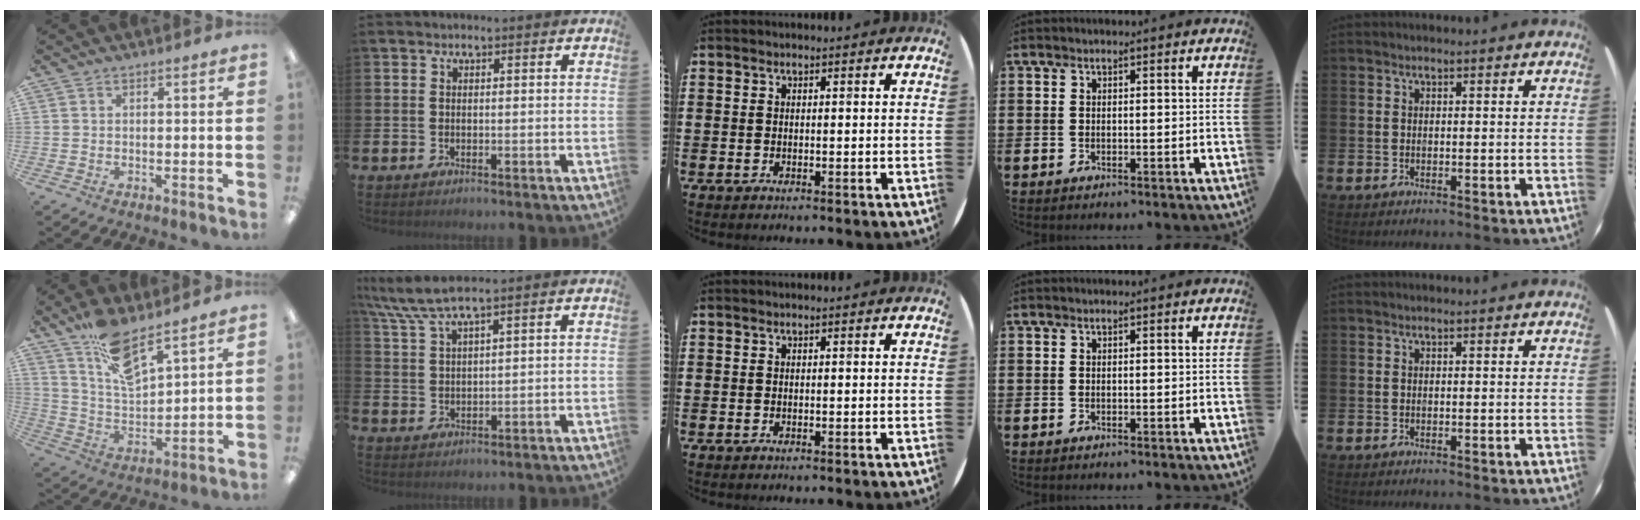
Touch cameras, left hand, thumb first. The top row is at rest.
{"thumb": {"total": 11.6, "force": [9.1, 3.2, 6.3], "torque": [-0.124, -0.050, 0.166]}, "index": {"total": 6.1, "force": [5.1, 0.4, 3.5], "torque": [-0.083, -0.012, 0.091]}}